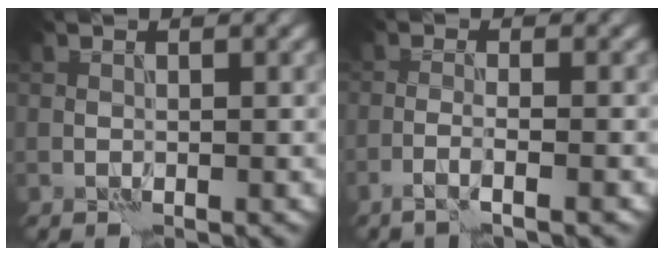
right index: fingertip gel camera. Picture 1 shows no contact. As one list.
[{"total": 2.1, "force": [-1.3, 0.1, 1.7], "torque": [-0.024, 0.002, -0.034]}]